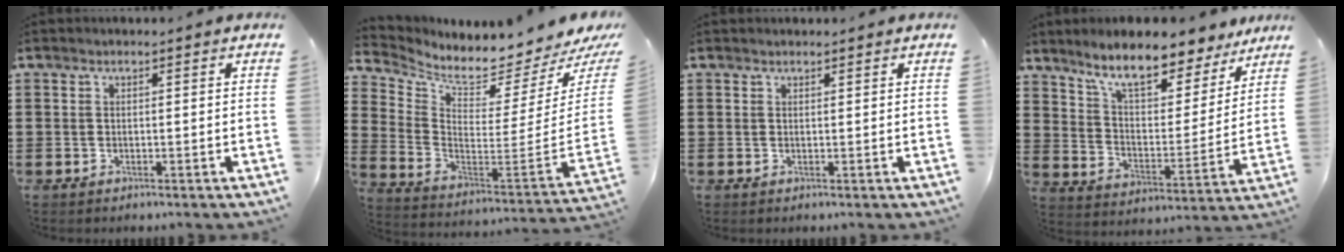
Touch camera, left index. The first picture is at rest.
{"total": 3.3, "force": [3.0, 0.5, 1.3], "torque": [-0.042, -0.065, 0.040]}
{"total": 0.6, "force": [0.5, 0.2, -0.3], "torque": [0.004, 0.000, 0.010]}
{"total": 9.3, "force": [8.1, 1.9, 4.1], "torque": [-0.099, -0.053, 0.138]}